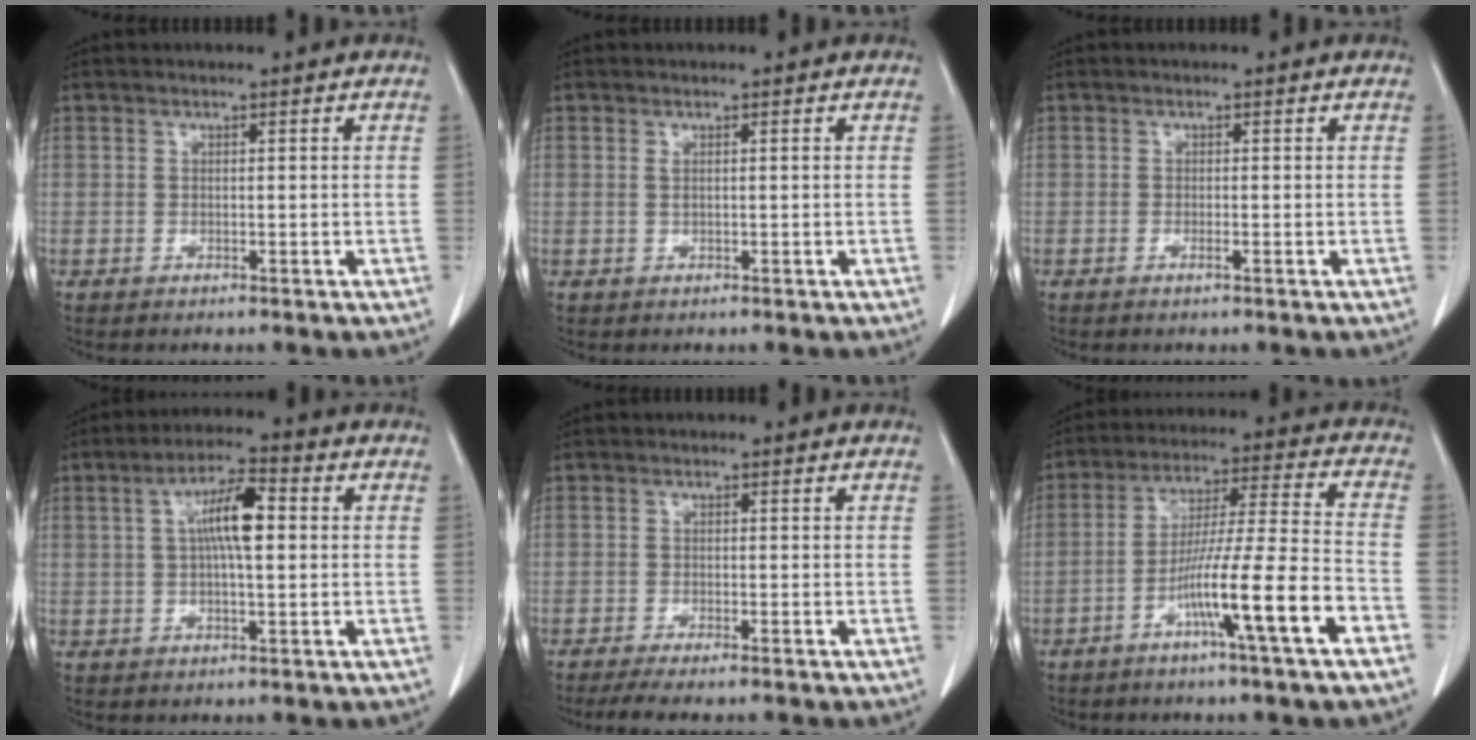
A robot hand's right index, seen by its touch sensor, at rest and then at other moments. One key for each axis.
{"total": 0.6, "fx": 0.2, "fy": 0.0, "fz": 0.6, "tx": -0.014, "ty": 0.002, "tz": 0.005}
{"total": 0.6, "fx": -0.4, "fy": -0.1, "fz": 0.5, "tx": -0.009, "ty": 0.001, "tz": -0.005}
{"total": 7.5, "fx": 1.2, "fy": 1.6, "fz": 7.2, "tx": -0.134, "ty": 0.018, "tz": 0.018}
{"total": 3.9, "fx": -3.2, "fy": 0.1, "fz": 2.3, "tx": -0.035, "ty": -0.008, "tz": -0.054}
{"total": 13.6, "fx": -6.3, "fy": -1.1, "fz": 12.0, "tx": -0.210, "ty": -0.001, "tz": -0.109}